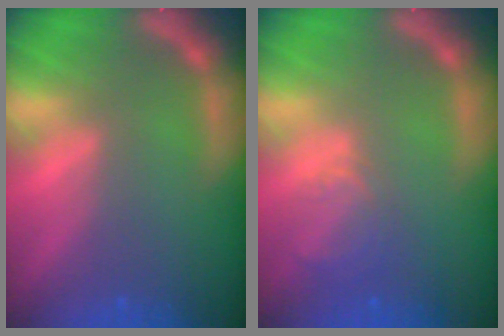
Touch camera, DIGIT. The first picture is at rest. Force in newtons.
{"total": 2.9}